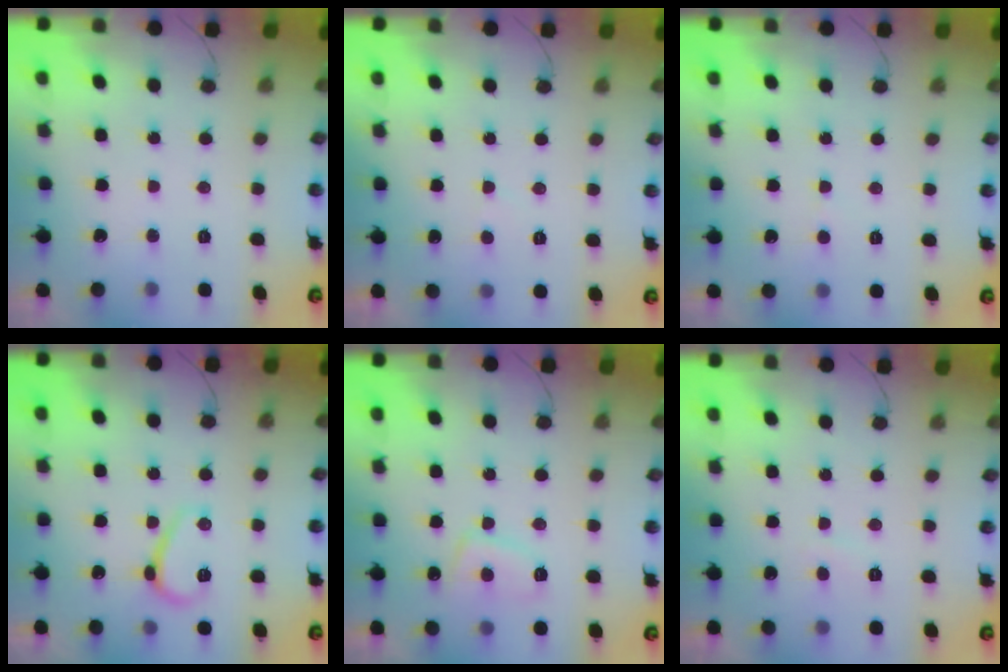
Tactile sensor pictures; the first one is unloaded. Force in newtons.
{"total": 1.7, "press": 1.6, "slide": 0.4}
{"total": 2.9, "press": 2.9, "slide": 0.5}
{"total": 5.0, "press": 4.9, "slide": 0.7}
{"total": 6.7, "press": 6.6, "slide": 1.1}
{"total": 1.3, "press": 1.2, "slide": 0.5}